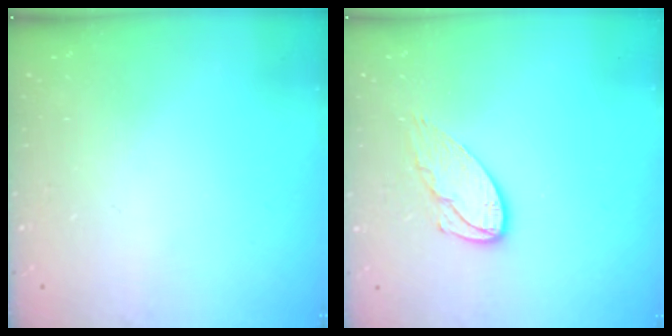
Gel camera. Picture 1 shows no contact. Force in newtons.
{"total": 9.1, "press": 9.1, "slide": 0.5}